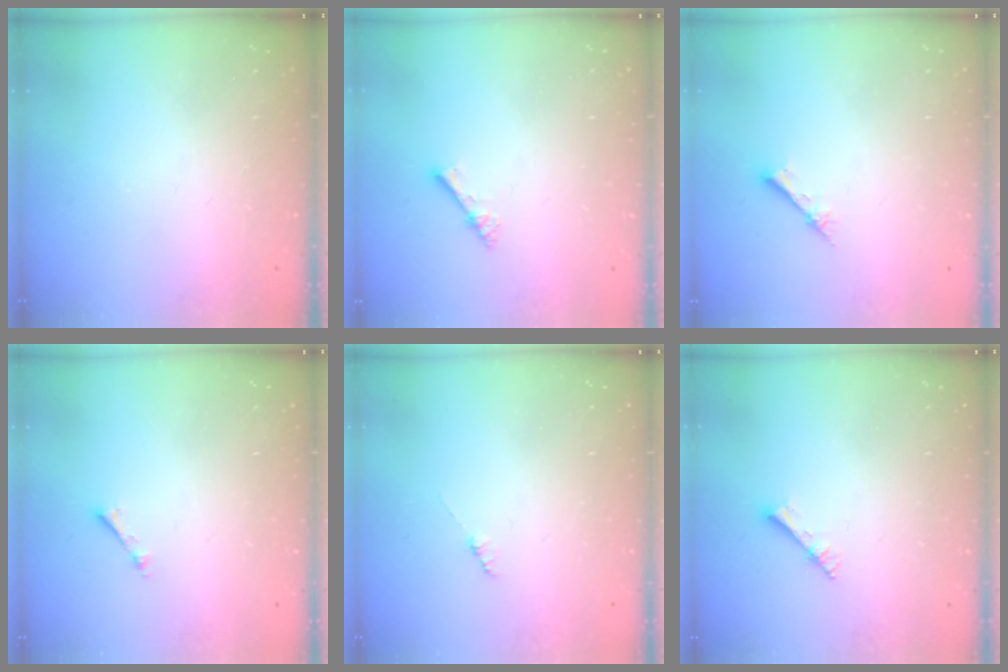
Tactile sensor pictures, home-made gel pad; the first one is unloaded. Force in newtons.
{"total": 2.7, "press": 2.7, "slide": 0.2}
{"total": 2.1, "press": 2.1, "slide": 0.2}
{"total": 0.6, "press": 0.6, "slide": 0.2}
{"total": 0.9, "press": 0.8, "slide": 0.2}
{"total": 4.1, "press": 4.1, "slide": 0.4}